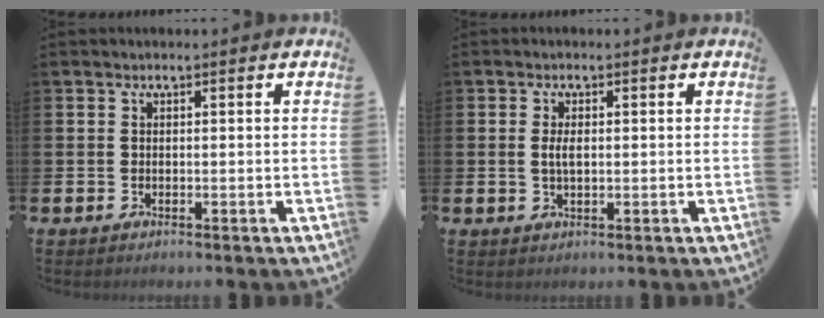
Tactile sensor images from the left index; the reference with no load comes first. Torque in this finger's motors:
{"motor_torque": [0.68, 0.03, 0.09, 0.09]}